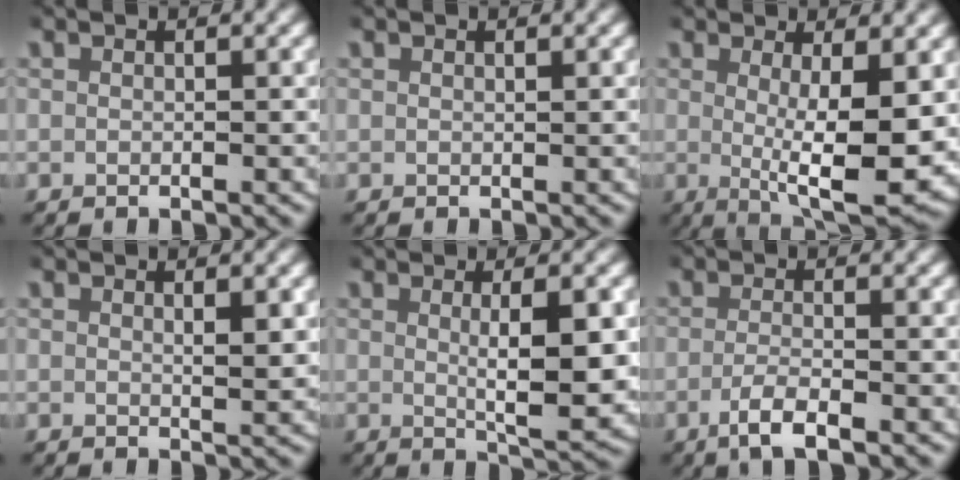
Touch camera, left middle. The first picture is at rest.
{"total": 0.6, "force": [0.4, 0.2, -0.3], "torque": [0.004, 0.000, 0.008]}
{"total": 7.5, "force": [0.4, 2.0, 7.2], "torque": [-0.101, -0.026, 0.019]}
{"total": 1.2, "force": [1.0, 0.0, 0.6], "torque": [-0.006, -0.010, 0.020]}
{"total": 4.8, "force": [1.0, 1.0, 4.6], "torque": [-0.069, -0.014, 0.023]}
{"total": 2.6, "force": [-1.4, 0.6, 2.1], "torque": [-0.046, -0.013, -0.021]}